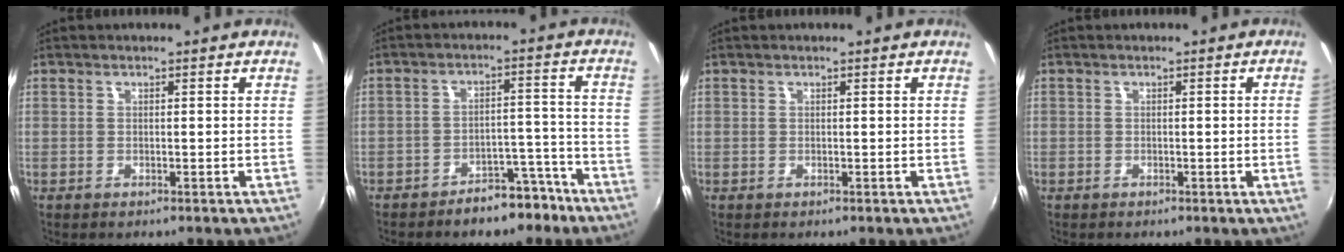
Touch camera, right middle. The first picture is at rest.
{"total": 7.6, "force": [-6.1, 3.6, 2.9], "torque": [-0.047, 0.036, -0.070]}
{"total": 0.0}
{"total": 1.4, "force": [-0.1, -0.8, 1.1], "torque": [-0.010, -0.010, -0.001]}